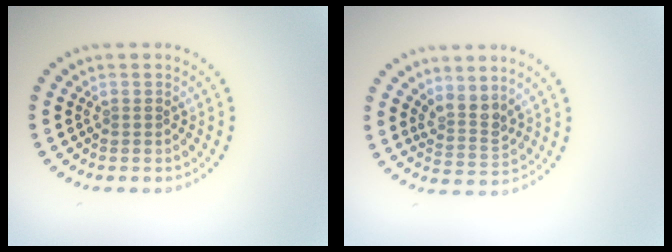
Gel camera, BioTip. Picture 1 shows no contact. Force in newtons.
{"total": 2.5, "press": 1.9, "slide": 1.7}